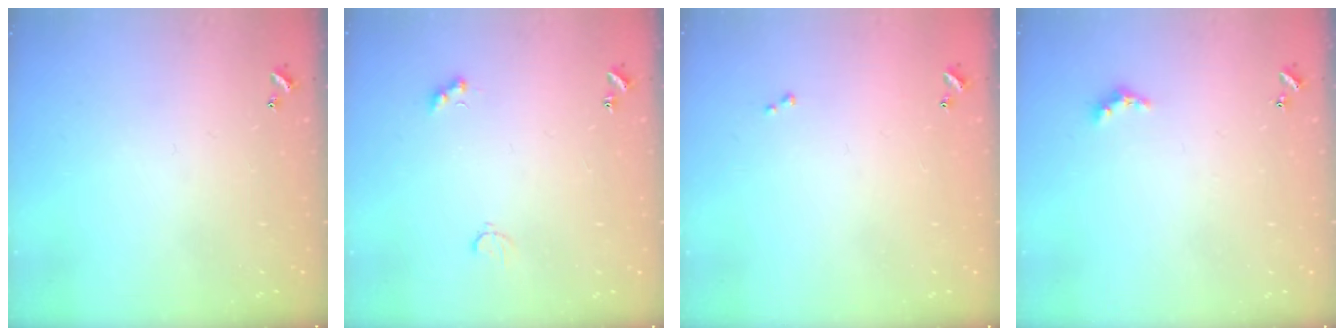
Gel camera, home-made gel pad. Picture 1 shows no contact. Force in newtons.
{"total": 2.3, "press": 2.2, "slide": 0.6}
{"total": 0.0}
{"total": 2.4, "press": 2.3, "slide": 0.5}